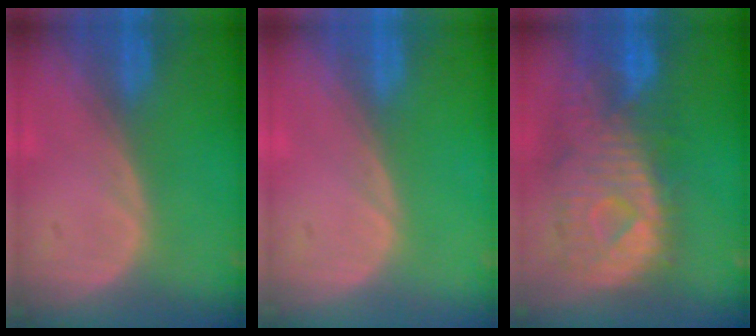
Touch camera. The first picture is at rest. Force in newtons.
{"total": 0.0}
{"total": 11.4, "press": 9.9, "slide": 5.7}